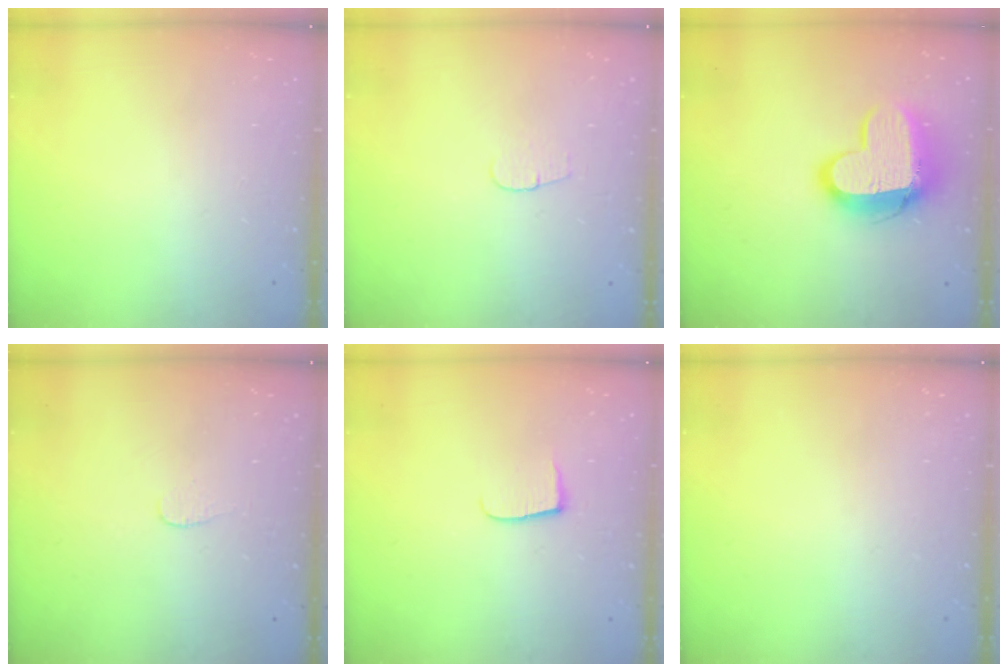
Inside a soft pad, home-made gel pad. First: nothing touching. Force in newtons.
{"total": 3.6, "press": 3.6, "slide": 0.4}
{"total": 14.4, "press": 14.3, "slide": 1.4}
{"total": 3.0, "press": 3.0, "slide": 0.2}
{"total": 5.2, "press": 5.2, "slide": 0.7}
{"total": 0.0}